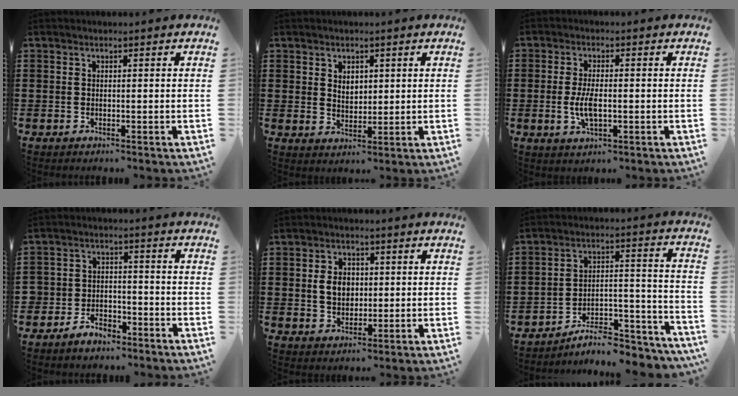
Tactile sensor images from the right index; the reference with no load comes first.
{"total": 2.6, "force": [1.5, 1.9, 1.1], "torque": [-0.018, 0.004, 0.026]}
{"total": 4.7, "force": [-0.6, 1.9, 4.3], "torque": [-0.097, -0.004, -0.017]}
{"total": 4.1, "force": [-3.6, 1.9, 0.7], "torque": [-0.015, 0.013, -0.072]}
{"total": 4.7, "force": [0.3, 3.5, 3.1], "torque": [-0.069, 0.008, -0.001]}
{"total": 7.9, "force": [-6.9, 2.0, 3.2], "torque": [-0.040, 0.019, -0.129]}